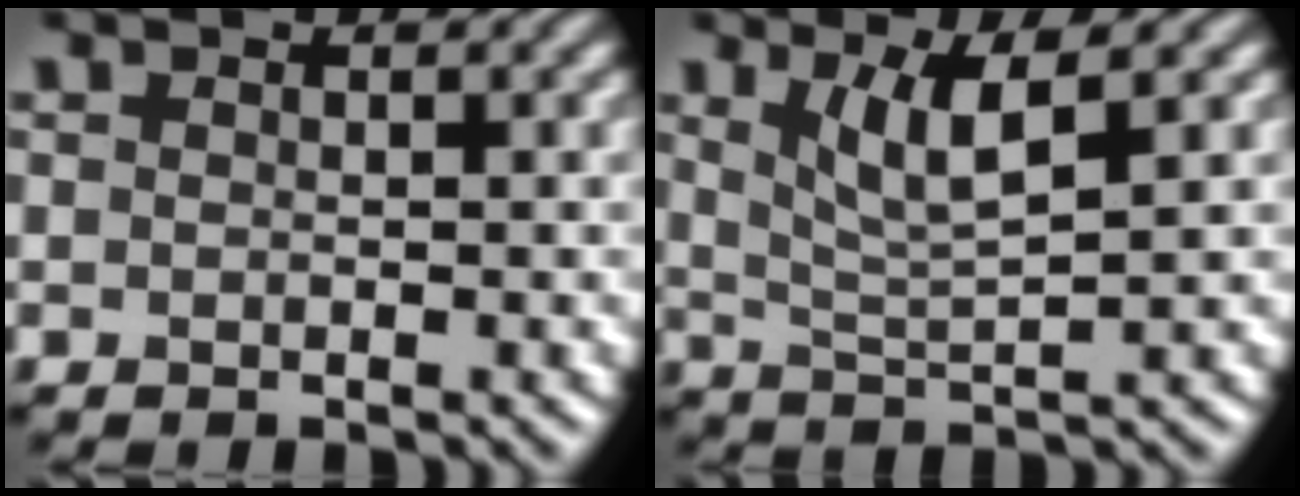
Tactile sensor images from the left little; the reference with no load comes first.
{"total": 3.9, "force": [1.6, 0.8, 3.4], "torque": [-0.069, -0.006, 0.037]}